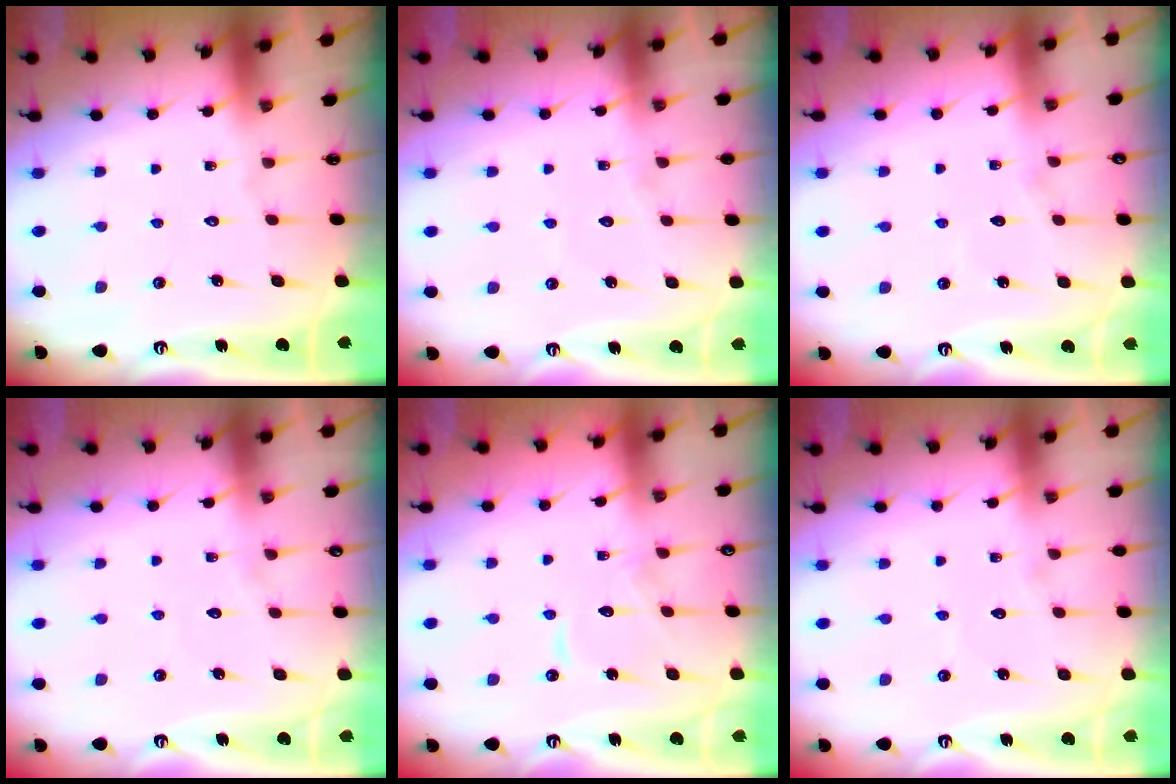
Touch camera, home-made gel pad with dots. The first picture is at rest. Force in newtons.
{"total": 4.1, "press": 4.1, "slide": 0.4}
{"total": 5.9, "press": 5.9, "slide": 0.6}
{"total": 3.8, "press": 3.8, "slide": 0.4}
{"total": 6.9, "press": 6.9, "slide": 0.5}
{"total": 2.7, "press": 2.7, "slide": 0.3}